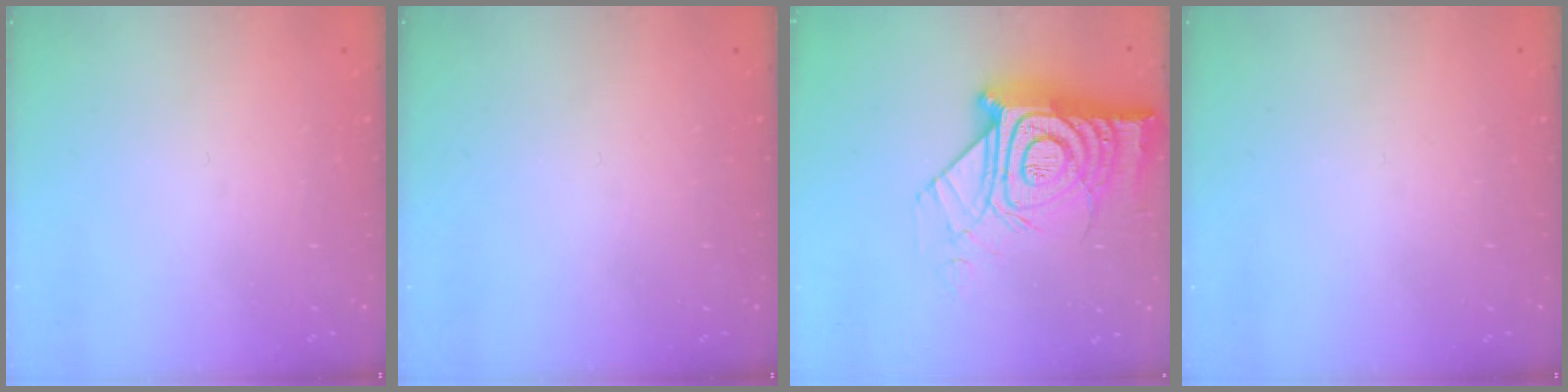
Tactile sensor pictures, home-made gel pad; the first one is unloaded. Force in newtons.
{"total": 0.0}
{"total": 22.0, "press": 21.9, "slide": 1.7}
{"total": 0.0}